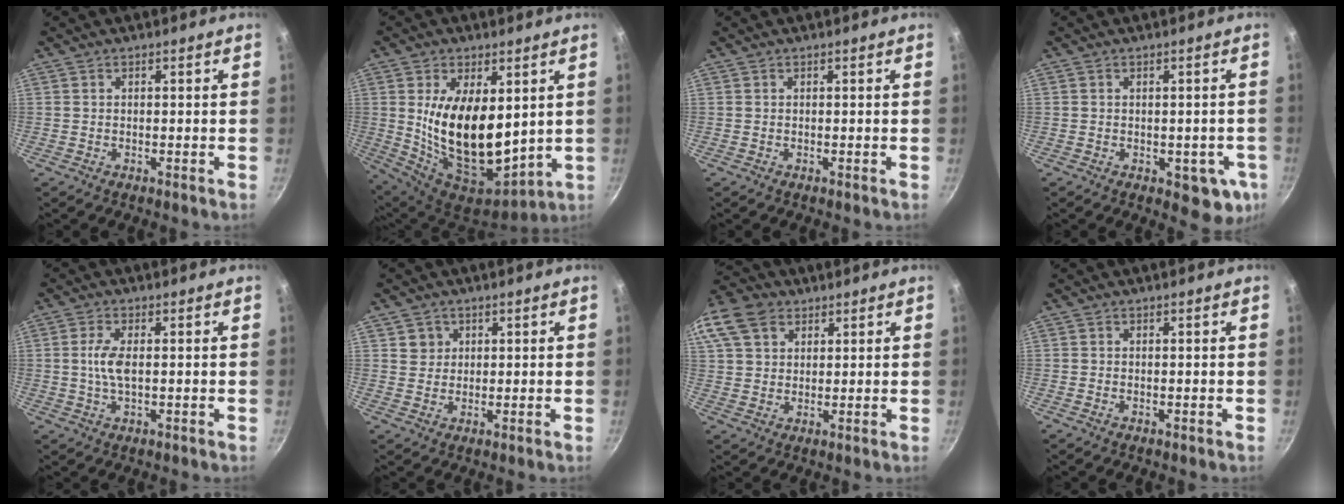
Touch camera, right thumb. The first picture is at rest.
{"total": 19.8, "force": [2.9, 10.8, 16.3], "torque": [-0.263, -0.047, 0.071]}
{"total": 0.0}
{"total": 7.5, "force": [-2.0, 4.2, 5.9], "torque": [-0.035, 0.004, -0.019]}
{"total": 4.6, "force": [0.3, 1.9, 4.2], "torque": [-0.093, 0.002, 0.003]}
{"total": 3.1, "force": [1.2, 2.8, 0.4], "torque": [0.014, 0.005, 0.018]}
{"total": 16.9, "force": [8.0, 12.3, 8.4], "torque": [-0.198, 0.032, 0.146]}
{"total": 0.0}